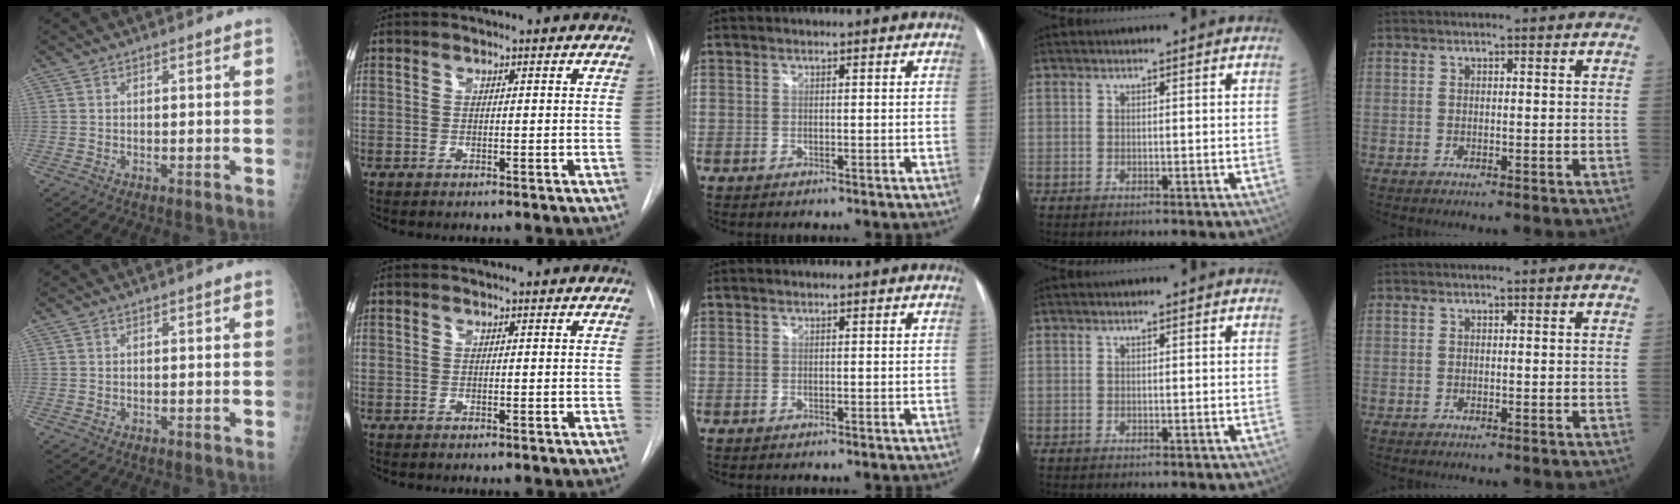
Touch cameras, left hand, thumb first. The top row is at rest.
{}